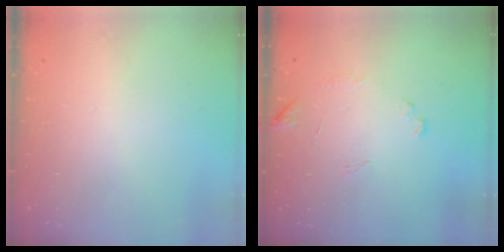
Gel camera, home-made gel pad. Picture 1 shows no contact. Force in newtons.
{"total": 8.1, "press": 8.0, "slide": 0.4}